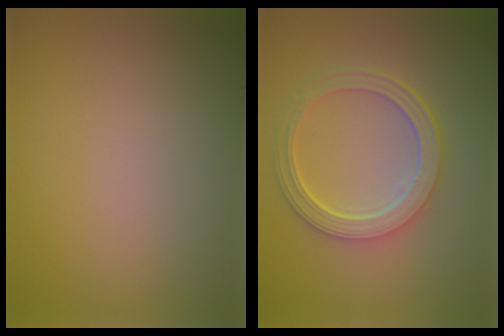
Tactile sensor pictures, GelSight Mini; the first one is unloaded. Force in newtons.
{"total": 4.9, "press": 3.9, "slide": 3.0}